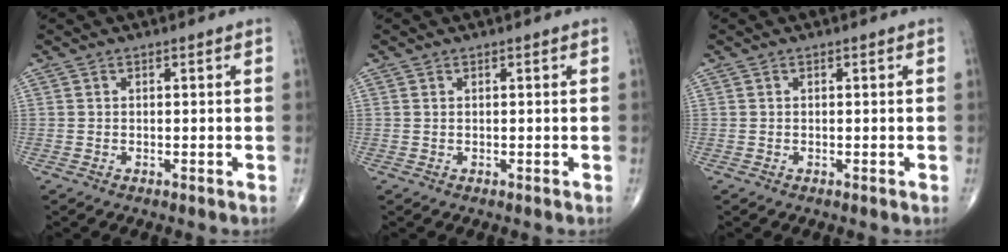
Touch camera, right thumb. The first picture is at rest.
{"total": 0.0}
{"total": 0.0}